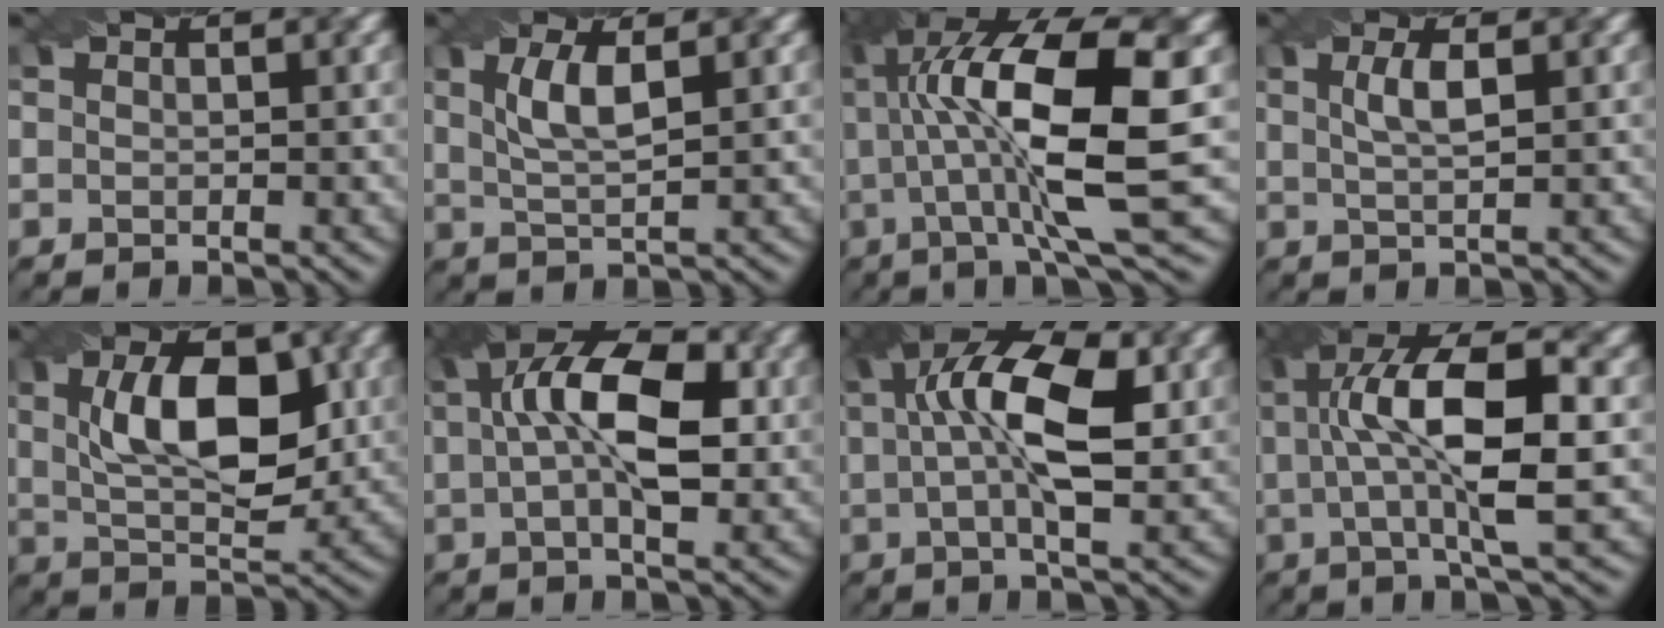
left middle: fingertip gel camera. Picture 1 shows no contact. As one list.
[{"total": 3.6, "force": [0.7, 1.0, 3.4], "torque": [-0.077, 0.007, 0.025]}, {"total": 12.9, "force": [1.1, 3.0, 12.5], "torque": [-0.207, 0.014, 0.032]}, {"total": 2.1, "force": [0.3, 0.5, 2.0], "torque": [-0.045, 0.009, 0.015]}, {"total": 8.7, "force": [1.3, 4.1, 7.5], "torque": [-0.126, 0.013, 0.029]}, {"total": 9.7, "force": [1.3, 4.4, 8.5], "torque": [-0.140, 0.030, 0.019]}, {"total": 9.2, "force": [1.3, 3.4, 8.4], "torque": [-0.145, 0.023, 0.025]}, {"total": 10.4, "force": [0.5, 2.9, 10.0], "torque": [-0.162, 0.020, 0.018]}]